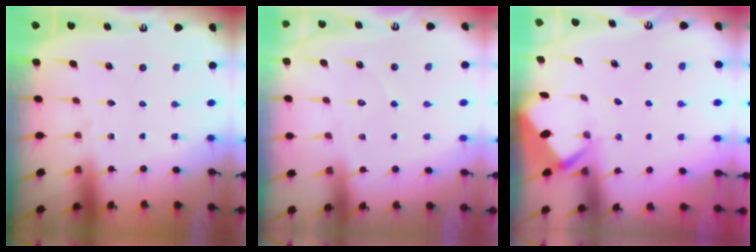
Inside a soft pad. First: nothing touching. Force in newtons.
{"total": 4.5, "press": 4.5, "slide": 0.4}
{"total": 2.8, "press": 2.8, "slide": 0.3}